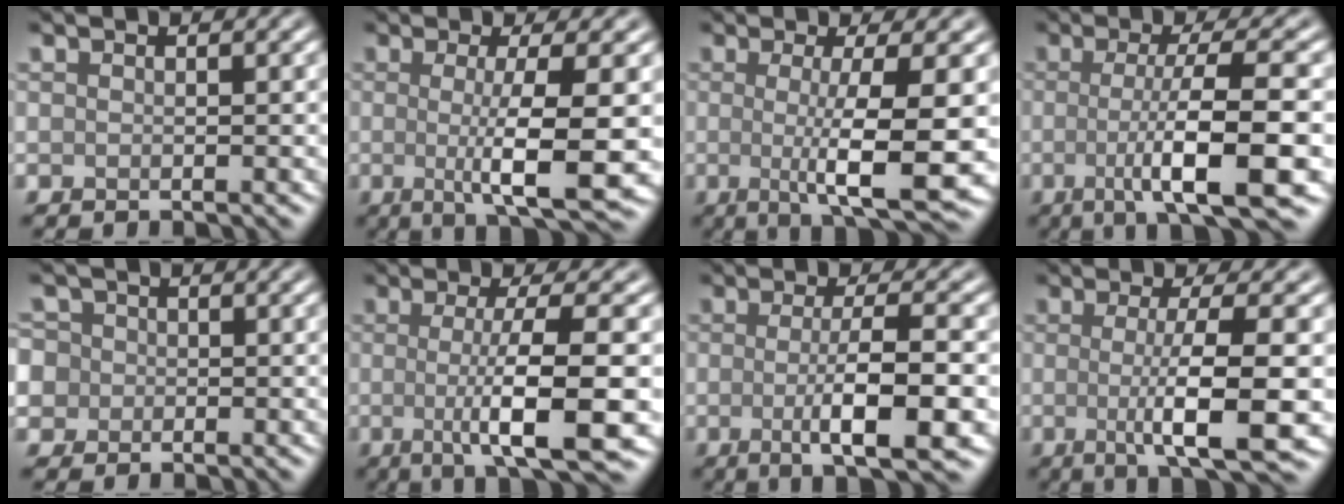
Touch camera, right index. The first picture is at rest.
{"total": 7.6, "force": [-0.7, 1.5, 7.4], "torque": [-0.110, -0.012, -0.009]}
{"total": 8.3, "force": [-0.8, 1.6, 8.1], "torque": [-0.116, -0.012, -0.010]}
{"total": 9.8, "force": [-1.7, 2.1, 9.5], "torque": [-0.130, -0.008, -0.033]}
{"total": 5.4, "force": [-0.1, 5.1, 1.9], "torque": [-0.039, 0.030, -0.033]}
{"total": 8.9, "force": [-1.0, 2.0, 8.6], "torque": [-0.121, -0.012, -0.015]}
{"total": 7.4, "force": [-1.3, 1.5, 7.1], "torque": [-0.112, -0.010, -0.022]}
{"total": 7.9, "force": [-0.8, 1.6, 7.6], "torque": [-0.115, -0.010, -0.012]}